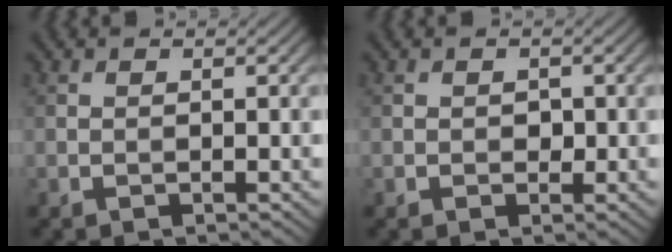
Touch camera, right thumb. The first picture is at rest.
{"total": 1.0, "force": [-0.1, 0.9, 0.5], "torque": [-0.007, -0.006, -0.003]}